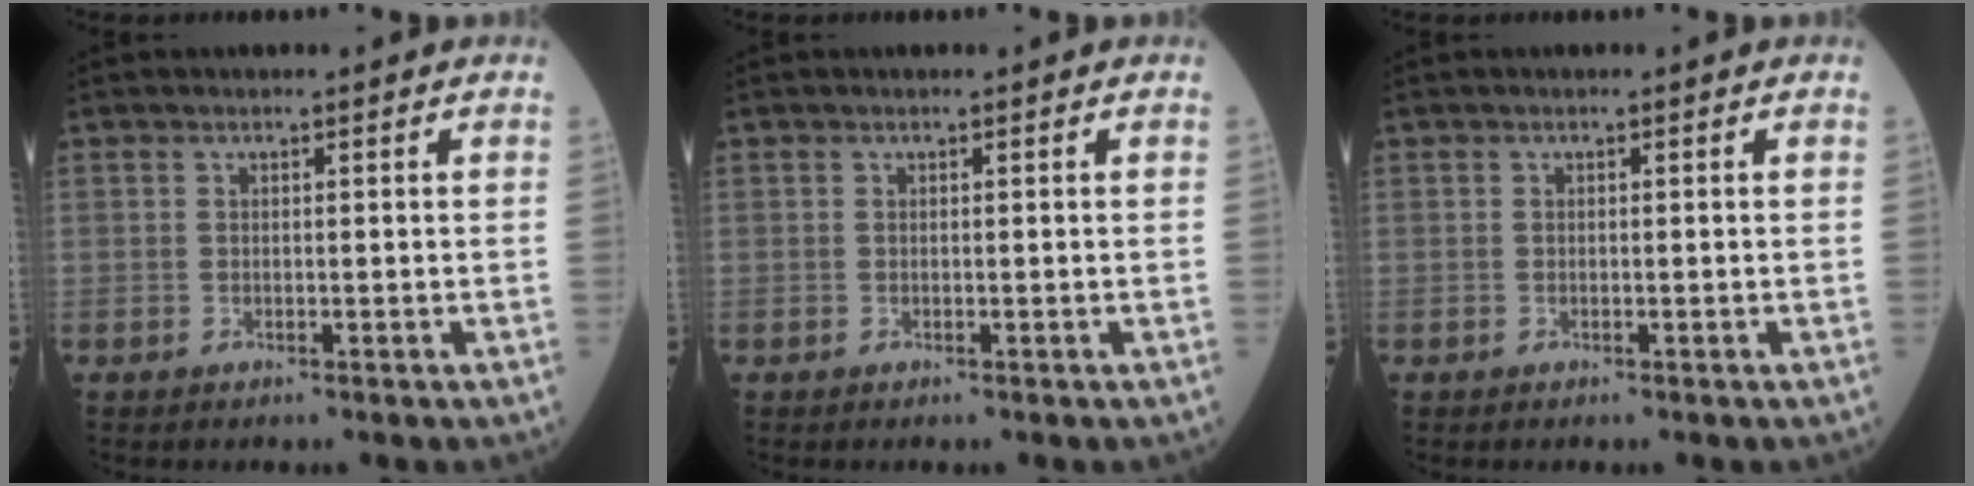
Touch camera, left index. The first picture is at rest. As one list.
[{"total": 0.0}, {"total": 0.0}]